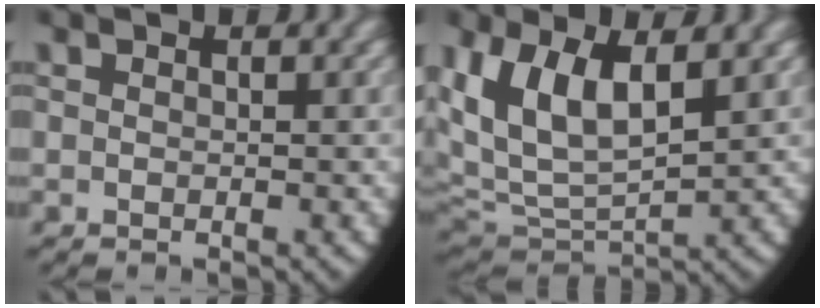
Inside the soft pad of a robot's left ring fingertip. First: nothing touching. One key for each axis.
{"total": 10.5, "fx": 2.7, "fy": 7.7, "fz": 6.6, "tx": -0.176, "ty": -0.011, "tz": 0.051}